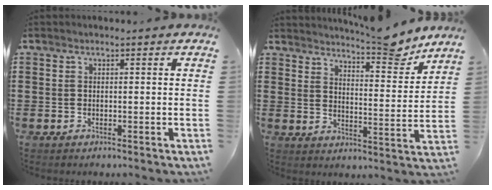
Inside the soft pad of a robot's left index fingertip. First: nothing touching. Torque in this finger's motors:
{"motor_torque": [0.26, -0.16, 0.47, 0.08]}